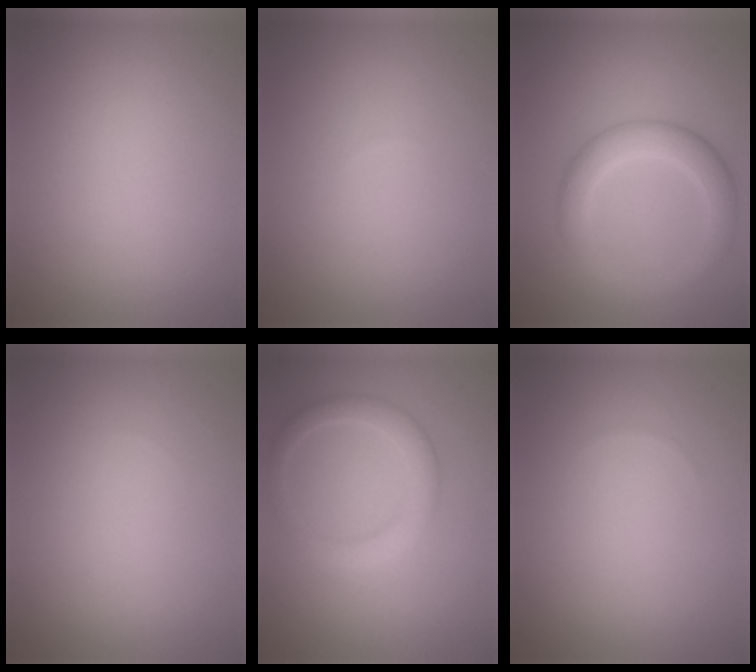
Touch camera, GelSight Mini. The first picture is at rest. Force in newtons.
{"total": 0.0}
{"total": 4.0, "press": 4.0, "slide": 0.1}
{"total": 0.0}
{"total": 2.8, "press": 2.8, "slide": 0.3}
{"total": 0.0}